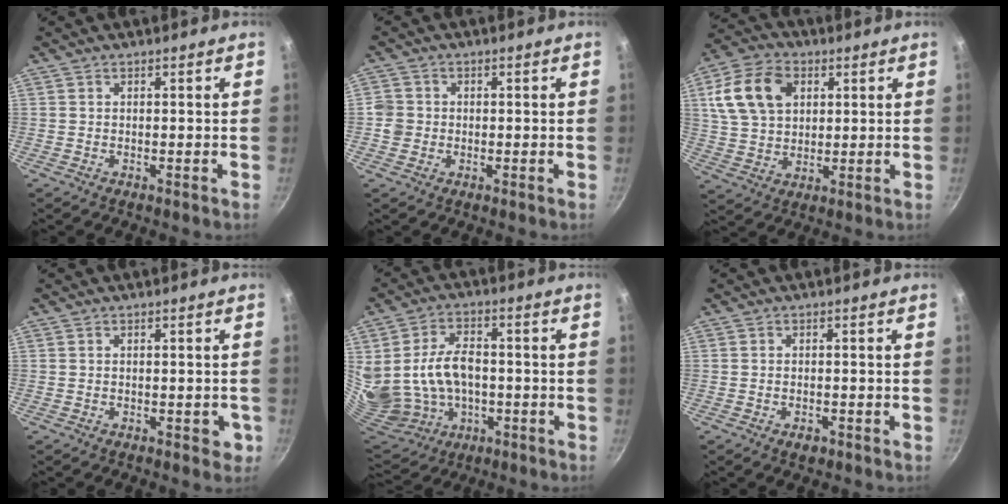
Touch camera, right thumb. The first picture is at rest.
{"total": 3.3, "force": [-0.5, 3.1, 1.0], "torque": [-0.001, 0.012, -0.013]}
{"total": 14.0, "force": [4.3, 10.0, 8.8], "torque": [-0.149, 0.005, 0.076]}
{"total": 2.6, "force": [-0.8, 1.4, 2.0], "torque": [-0.011, 0.004, -0.011]}
{"total": 17.5, "force": [-1.0, 12.6, 12.1], "torque": [-0.224, 0.007, 0.004]}
{"total": 2.0, "force": [-1.1, 1.2, 1.2], "torque": [-0.023, 0.005, -0.013]}